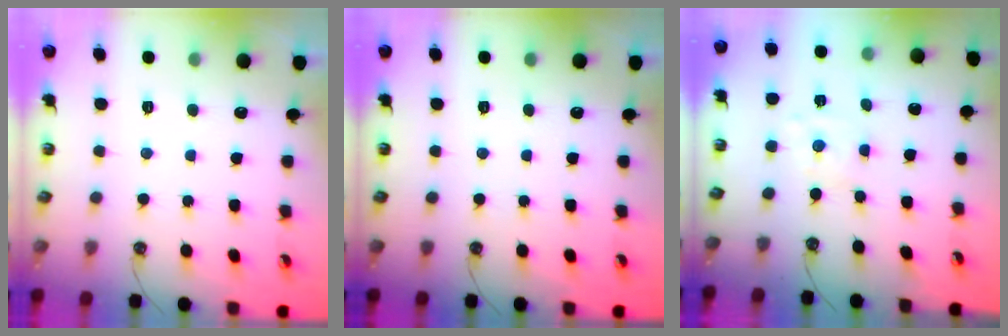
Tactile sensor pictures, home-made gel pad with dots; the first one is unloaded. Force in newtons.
{"total": 0.0}
{"total": 2.0, "press": 2.0, "slide": 0.3}